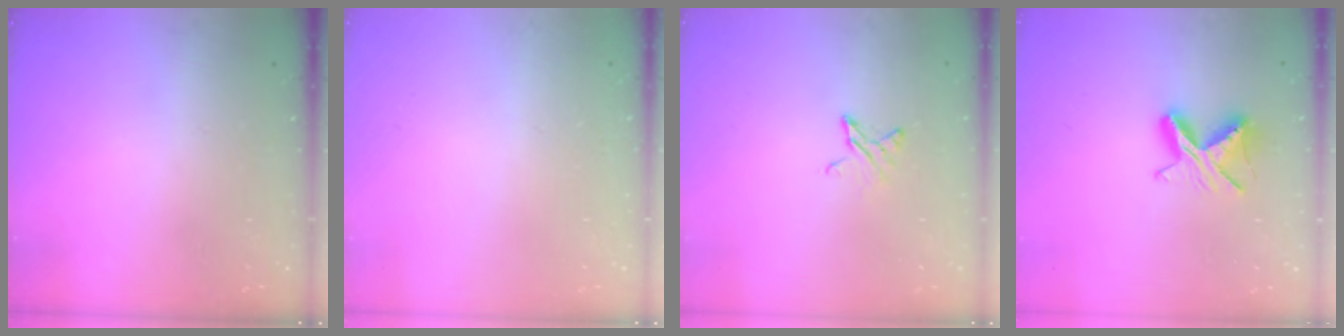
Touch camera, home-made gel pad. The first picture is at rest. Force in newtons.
{"total": 0.0}
{"total": 4.2, "press": 4.2, "slide": 0.4}
{"total": 7.5, "press": 7.4, "slide": 0.5}